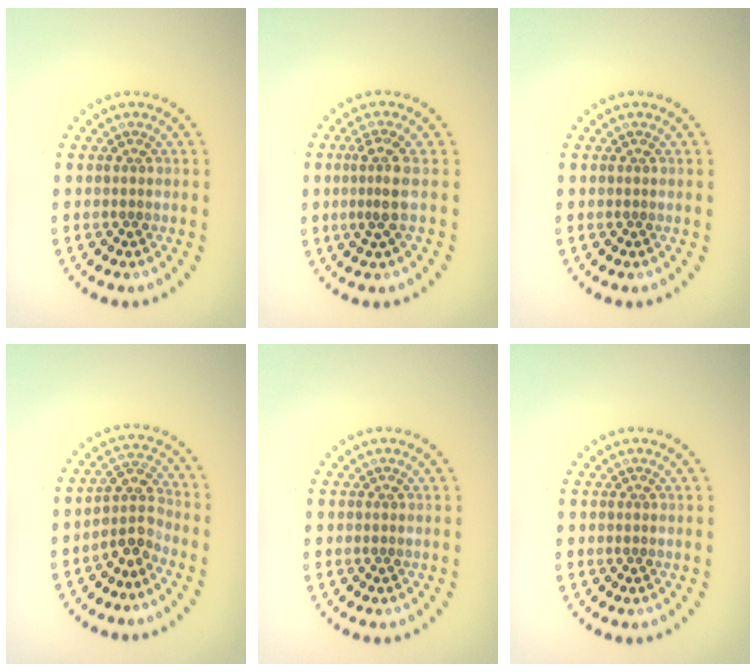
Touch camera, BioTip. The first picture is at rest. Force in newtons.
{"total": 2.5, "press": 1.8, "slide": 1.7}
{"total": 0.0}
{"total": 2.8, "press": 2.1, "slide": 1.9}
{"total": 0.0}
{"total": 0.0}